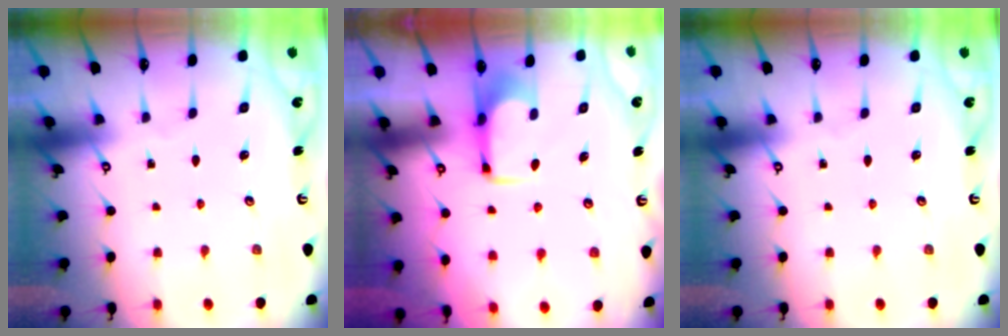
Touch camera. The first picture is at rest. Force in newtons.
{"total": 1.5, "press": 1.5, "slide": 0.4}
{"total": 0.0}